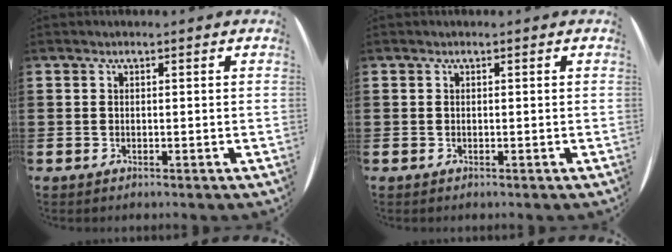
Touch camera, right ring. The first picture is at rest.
{"total": 0.0}